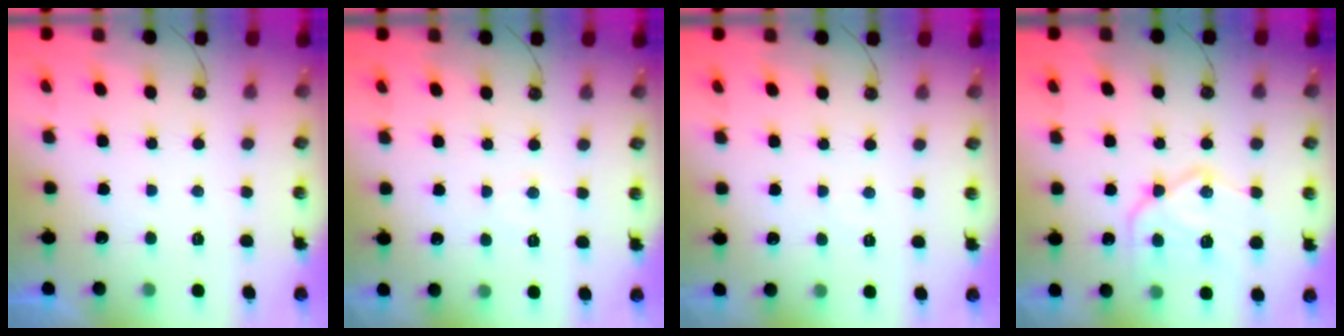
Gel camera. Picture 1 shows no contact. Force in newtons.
{"total": 3.5, "press": 3.4, "slide": 0.4}
{"total": 2.8, "press": 2.8, "slide": 0.5}
{"total": 17.2, "press": 17.2, "slide": 1.4}